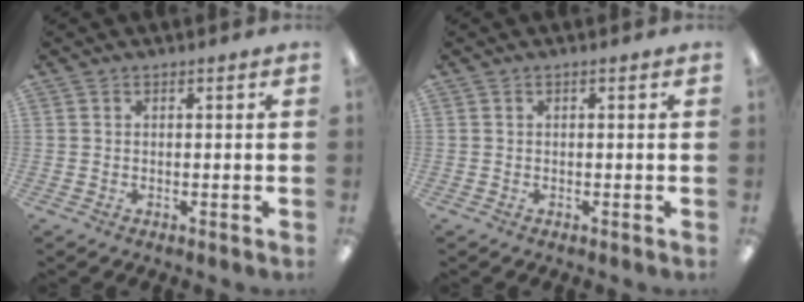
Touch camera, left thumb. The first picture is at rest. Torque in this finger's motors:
{"motor_torque": [0.00, 0.00, 0.09, -0.04, 0.00]}